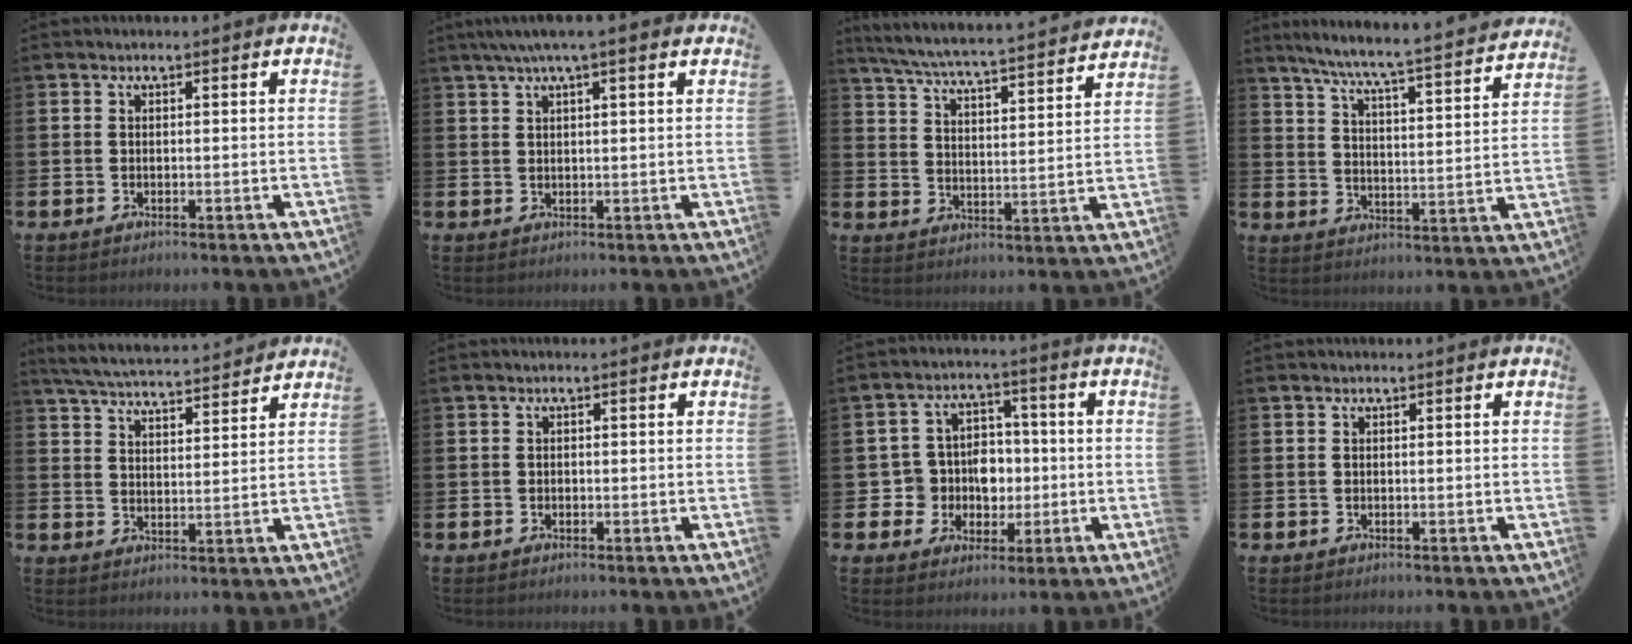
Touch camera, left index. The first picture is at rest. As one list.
[{"total": 3.9, "force": [2.7, 0.3, 2.7], "torque": [-0.053, 0.002, 0.046]}, {"total": 6.2, "force": [5.9, 0.1, 2.0], "torque": [-0.062, -0.050, 0.097]}, {"total": 7.2, "force": [6.6, -0.1, 2.7], "torque": [-0.079, -0.054, 0.110]}, {"total": 5.8, "force": [5.6, 0.5, 1.1], "torque": [-0.045, -0.035, 0.100]}, {"total": 0.6, "force": [-0.2, 0.5, 0.1], "torque": [-0.005, 0.005, -0.006]}, {"total": 6.7, "force": [-0.3, 6.3, 2.1], "torque": [-0.051, 0.008, -0.008]}, {"total": 0.0}]